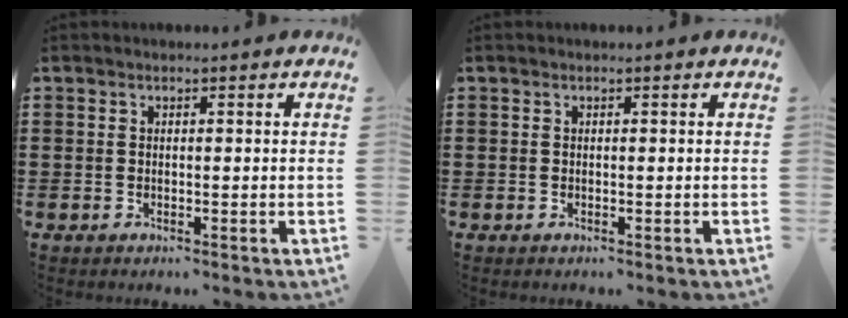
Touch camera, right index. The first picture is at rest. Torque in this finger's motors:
{"motor_torque": [-0.75, 1.39, 0.00, 0.00]}